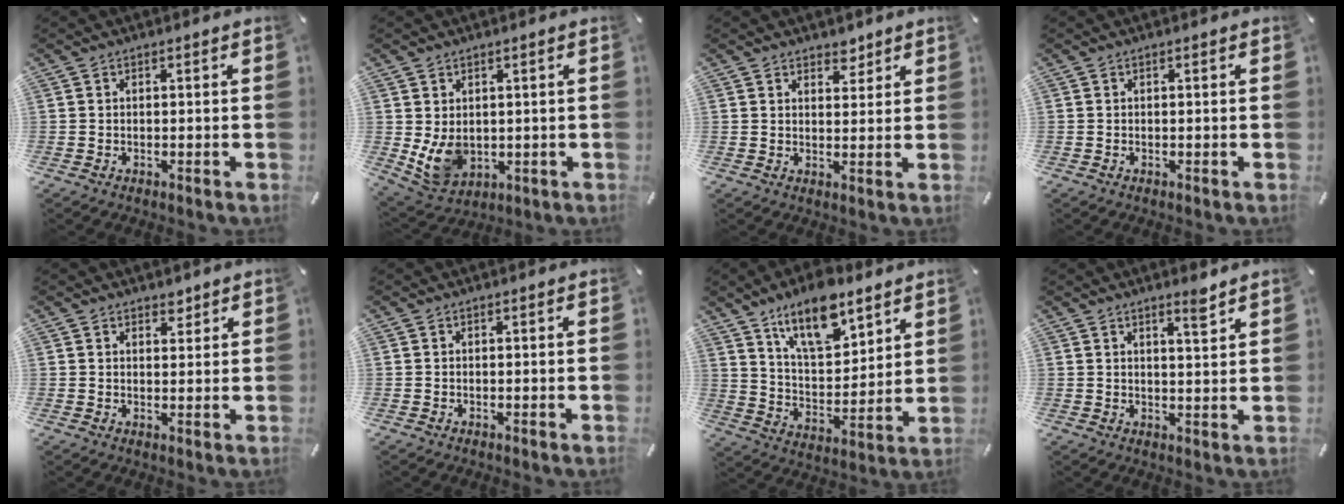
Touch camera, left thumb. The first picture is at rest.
{"total": 7.9, "force": [0.9, 6.7, 4.0], "torque": [-0.091, -0.006, 0.019]}
{"total": 3.6, "force": [2.9, 2.2, 0.4], "torque": [0.011, -0.015, 0.050]}
{"total": 0.0}
{"total": 2.4, "force": [1.9, 1.5, 0.3], "torque": [0.015, -0.010, 0.030]}
{"total": 0.0}
{"total": 14.9, "force": [10.8, 6.6, 7.9], "torque": [-0.129, -0.058, 0.190]}
{"total": 4.0, "force": [3.2, 0.1, 2.4], "torque": [-0.028, -0.024, 0.050]}